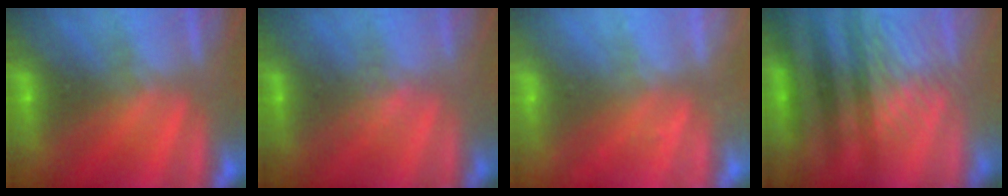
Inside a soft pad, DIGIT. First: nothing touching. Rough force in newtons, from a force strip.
{"total": 1.2}
{"total": 2.2}
{"total": 4.0}